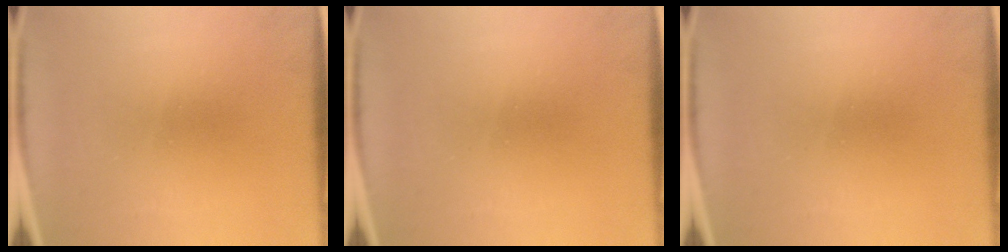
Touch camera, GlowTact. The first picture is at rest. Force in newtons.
{"total": 0.0}
{"total": 0.0}